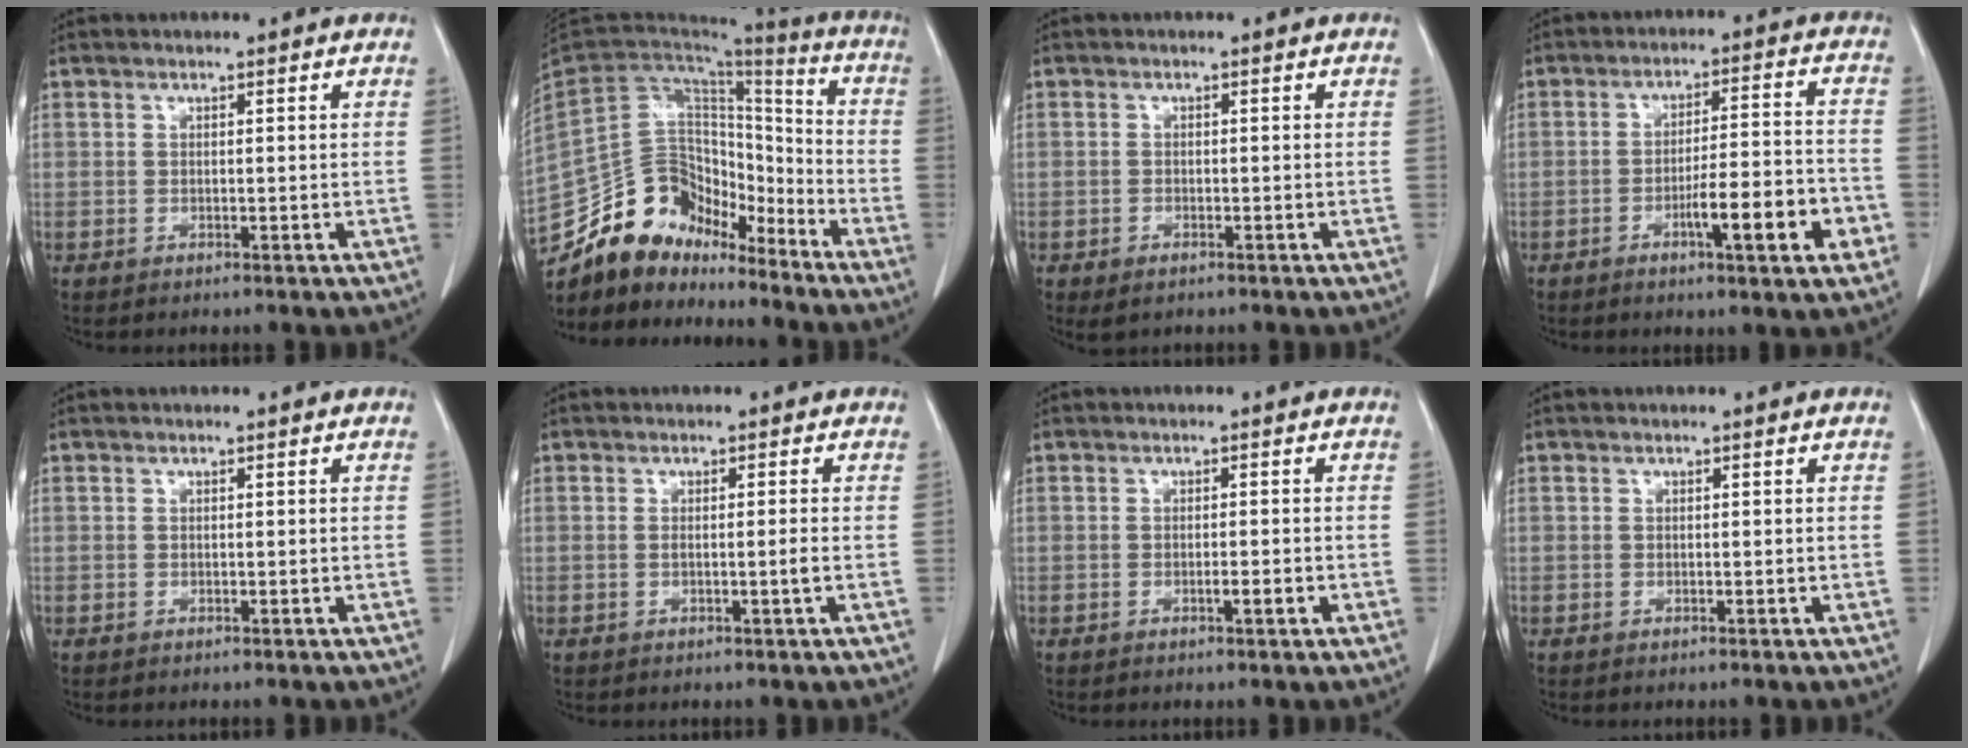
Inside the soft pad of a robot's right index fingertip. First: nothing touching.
{"total": 16.7, "force": [-13.9, 7.6, 5.1], "torque": [-0.082, 0.060, -0.247]}
{"total": 2.0, "force": [-1.2, 1.1, 1.1], "torque": [-0.022, -0.002, -0.012]}
{"total": 10.5, "force": [-4.3, 1.1, 9.5], "torque": [-0.142, 0.006, -0.063]}
{"total": 0.0}
{"total": 1.5, "force": [-0.4, -0.4, 1.4], "torque": [-0.025, -0.002, -0.007]}
{"total": 1.7, "force": [-0.7, 0.1, 1.6], "torque": [-0.028, -0.002, -0.011]}
{"total": 0.0}